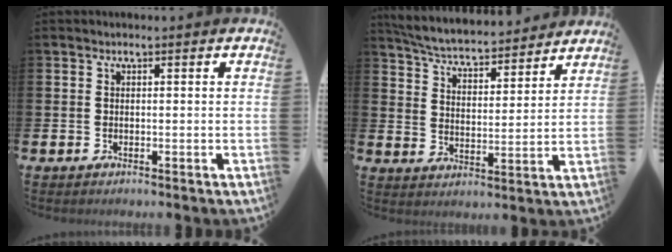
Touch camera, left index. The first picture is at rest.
{"total": 5.8, "force": [5.6, 0.9, 1.2], "torque": [-0.051, -0.044, 0.094]}